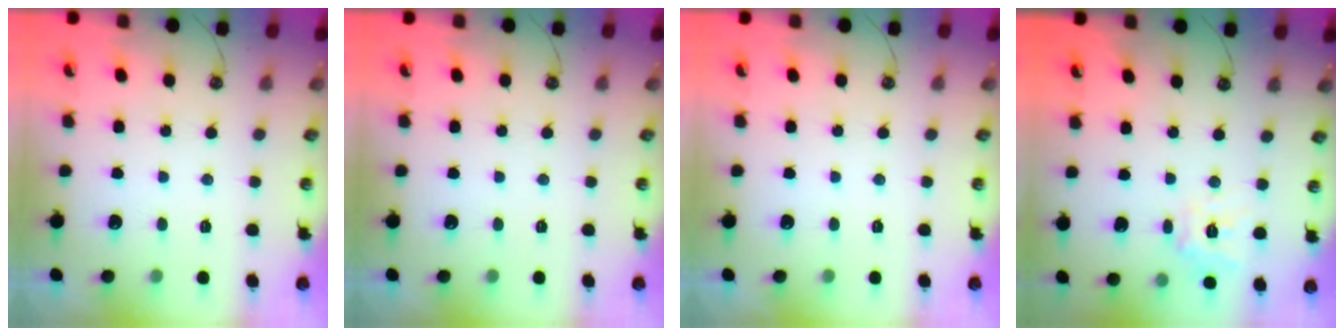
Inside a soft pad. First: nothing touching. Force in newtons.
{"total": 0.0}
{"total": 0.0}
{"total": 11.2, "press": 11.1, "slide": 1.0}